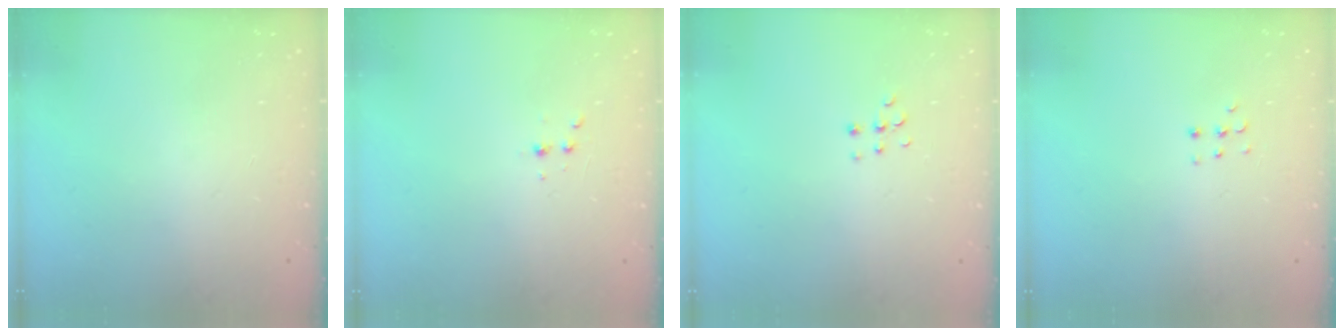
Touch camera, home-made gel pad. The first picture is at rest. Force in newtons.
{"total": 2.9, "press": 2.7, "slide": 1.0}
{"total": 4.4, "press": 4.4, "slide": 0.3}
{"total": 3.8, "press": 3.8, "slide": 0.6}